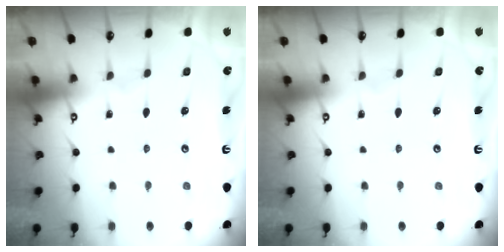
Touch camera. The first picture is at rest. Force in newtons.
{"total": 0.0}